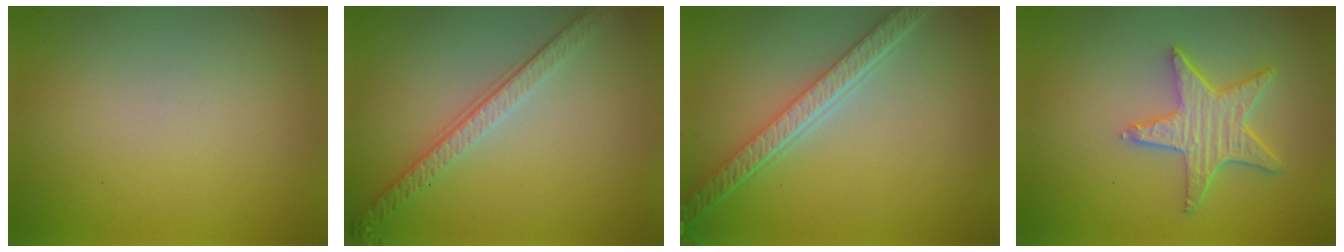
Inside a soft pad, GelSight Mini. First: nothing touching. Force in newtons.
{"total": 3.8, "press": 2.8, "slide": 2.5}
{"total": 5.5, "press": 4.3, "slide": 3.5}
{"total": 5.1, "press": 4.0, "slide": 3.1}